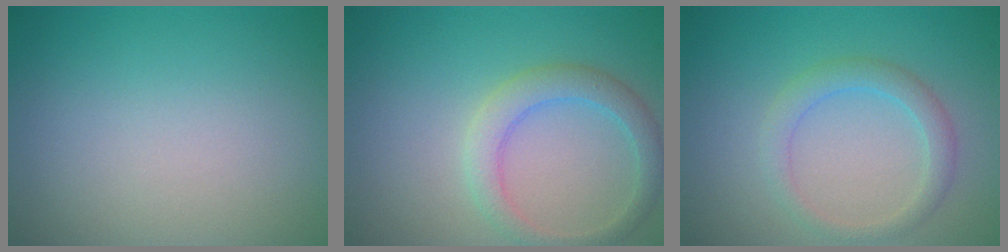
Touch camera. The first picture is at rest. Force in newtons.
{"total": 2.9, "press": 2.9, "slide": 0.1}
{"total": 2.2, "press": 2.2, "slide": 0.0}